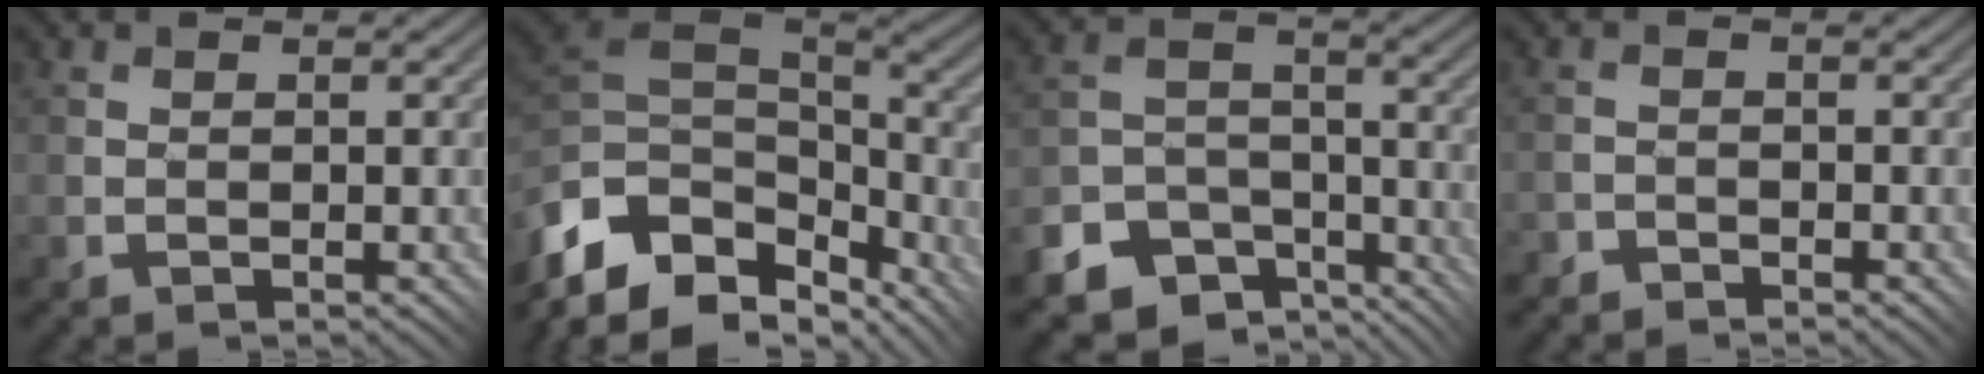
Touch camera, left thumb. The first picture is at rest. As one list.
[{"total": 12.4, "force": [-6.3, 7.1, 8.0], "torque": [-0.222, -0.009, -0.106]}, {"total": 9.3, "force": [-6.8, 5.4, 3.4], "torque": [-0.073, -0.015, -0.124]}, {"total": 1.9, "force": [-1.8, 0.2, -0.6], "torque": [0.024, 0.020, -0.039]}]